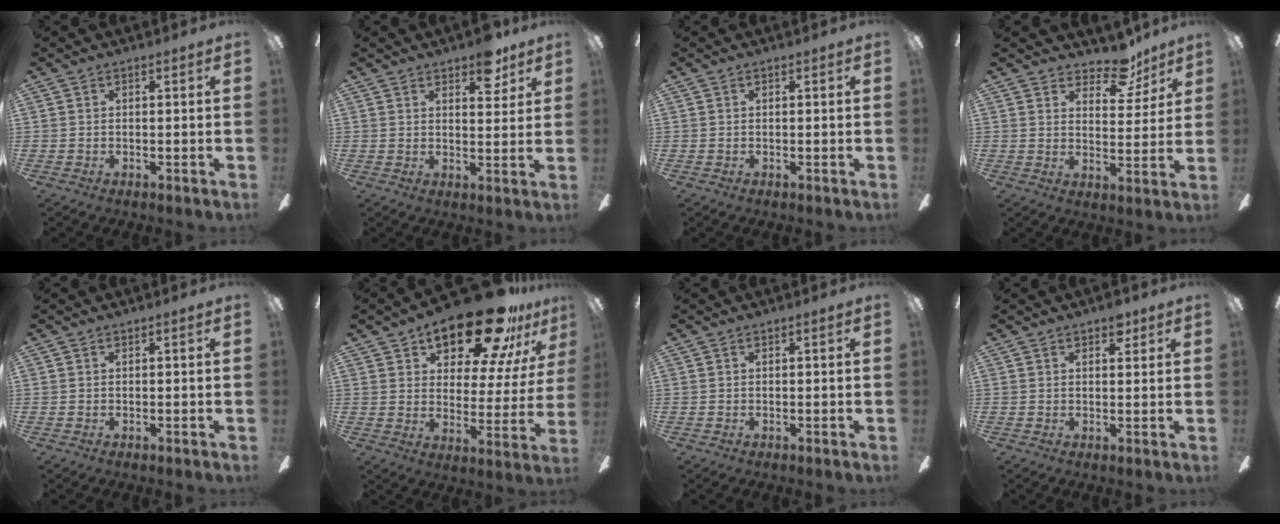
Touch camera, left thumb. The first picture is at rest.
{"total": 6.6, "force": [4.8, 3.1, 3.2], "torque": [-0.026, -0.021, 0.081]}
{"total": 0.0}
{"total": 9.5, "force": [7.4, 4.6, 3.6], "torque": [-0.041, -0.044, 0.131]}
{"total": 0.0}
{"total": 21.0, "force": [16.2, 7.5, 11.0], "torque": [-0.178, -0.108, 0.274]}
{"total": 0.0}
{"total": 3.3, "force": [2.3, 1.7, 1.7], "torque": [-0.005, -0.008, 0.034]}